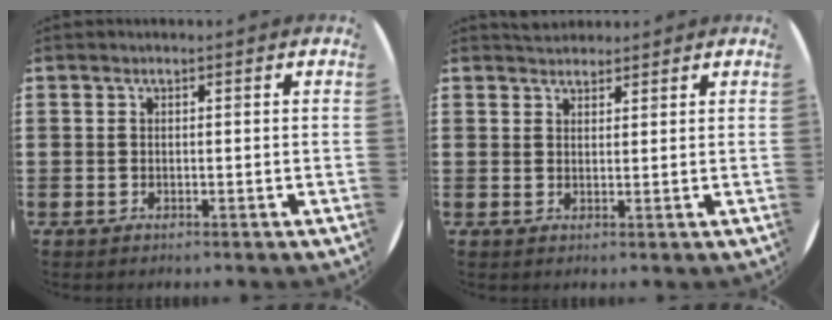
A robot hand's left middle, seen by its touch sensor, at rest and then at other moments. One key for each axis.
{"total": 2.0, "fx": 1.9, "fy": 0.6, "fz": -0.1, "tx": -0.003, "ty": 0.004, "tz": 0.037}